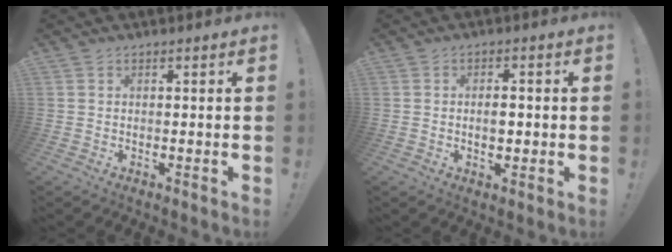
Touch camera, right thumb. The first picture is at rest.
{"total": 3.1, "force": [-0.4, 1.7, 2.6], "torque": [-0.029, 0.001, -0.012]}